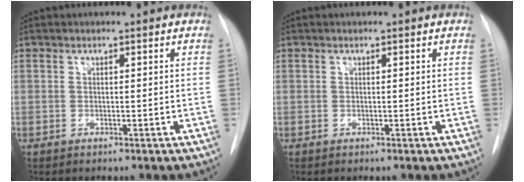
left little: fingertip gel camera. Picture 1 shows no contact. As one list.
[{"total": 0.0}]